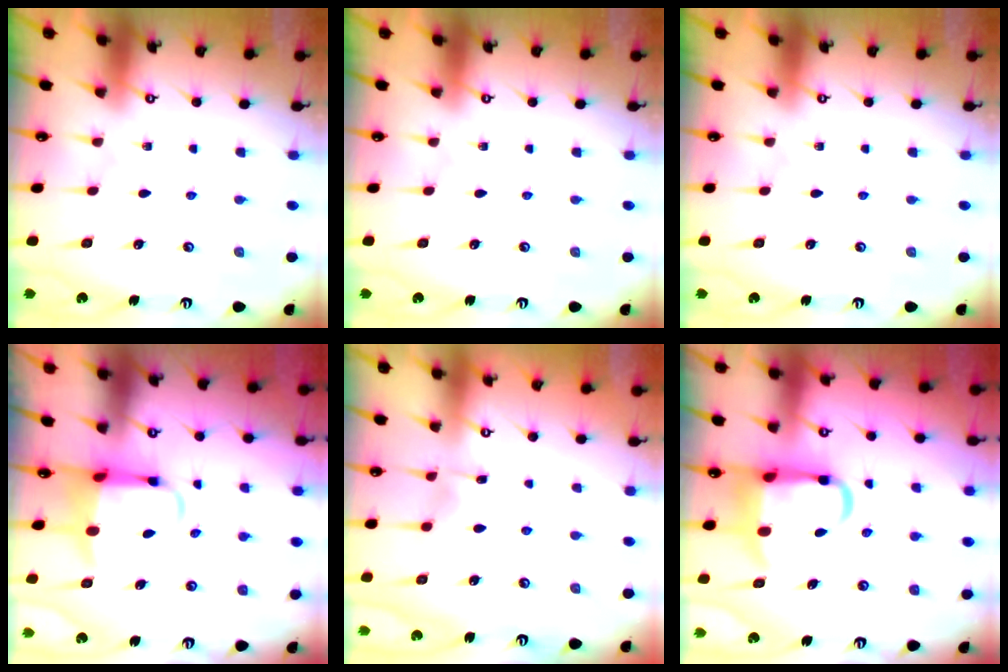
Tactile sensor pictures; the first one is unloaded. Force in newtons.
{"total": 0.0}
{"total": 0.0}
{"total": 5.9, "press": 5.7, "slide": 1.4}
{"total": 5.2, "press": 5.1, "slide": 0.6}
{"total": 11.0, "press": 10.8, "slide": 2.0}